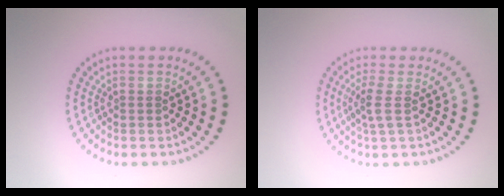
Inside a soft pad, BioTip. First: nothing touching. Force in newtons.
{"total": 1.8, "press": 1.4, "slide": 1.1}